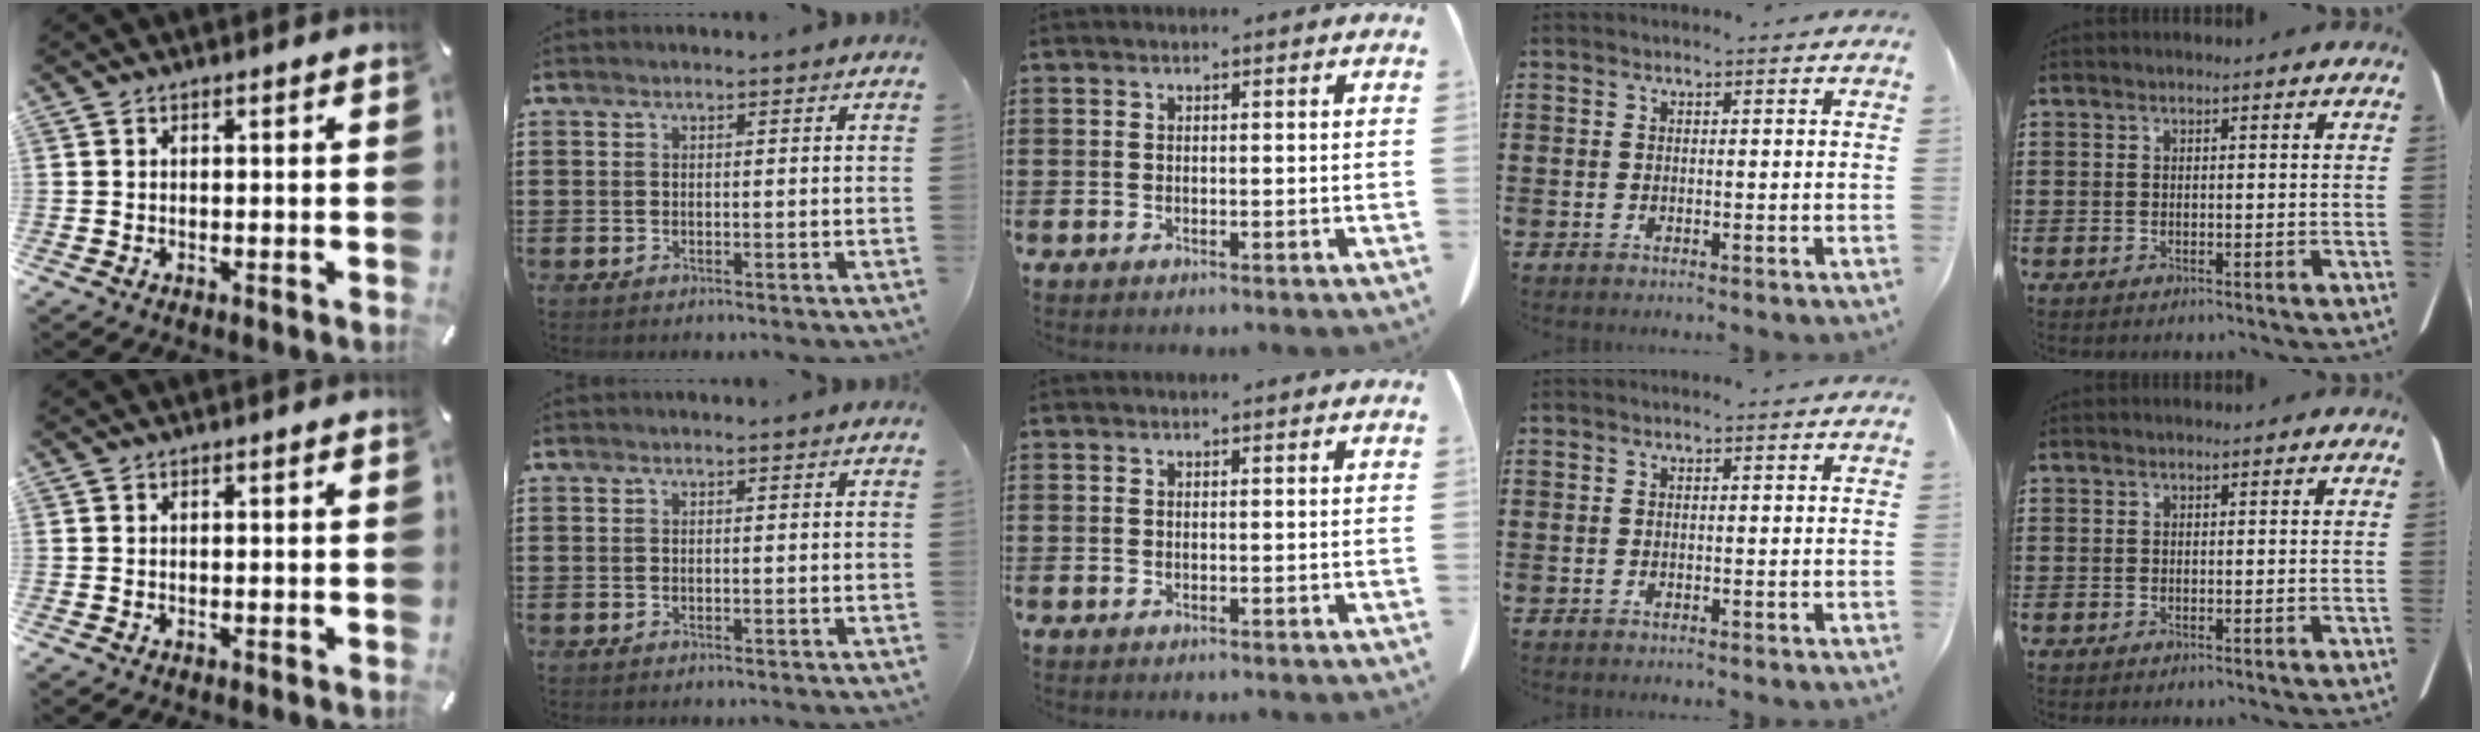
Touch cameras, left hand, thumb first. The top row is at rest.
{}